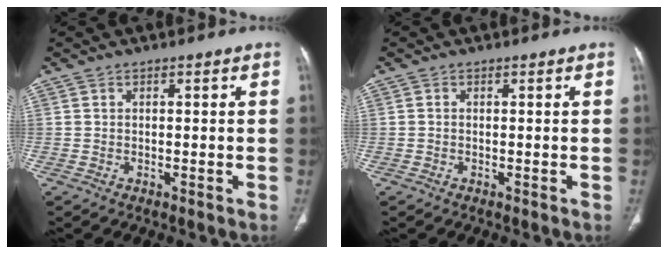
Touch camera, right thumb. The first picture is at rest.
{"total": 0.0}